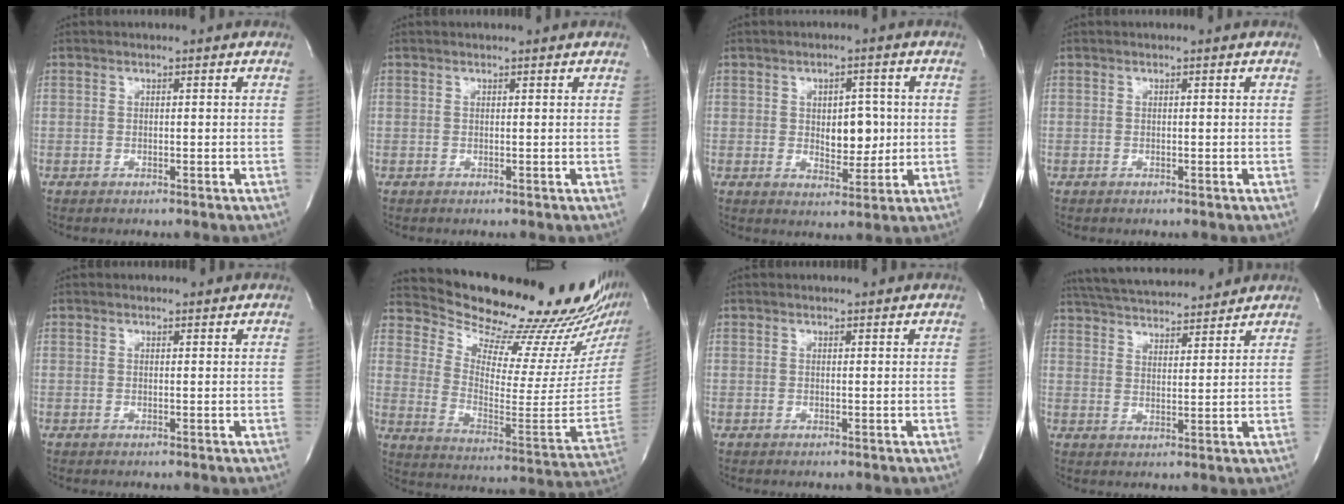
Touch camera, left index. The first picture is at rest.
{"total": 1.0, "force": [1.0, 0.0, 0.1], "torque": [-0.003, 0.009, 0.009]}
{"total": 5.1, "force": [0.1, 2.9, 4.2], "torque": [-0.050, -0.003, 0.005]}
{"total": 0.0}
{"total": 0.7, "force": [0.6, 0.1, -0.3], "torque": [-0.004, -0.004, 0.003]}
{"total": 24.6, "force": [22.3, 1.8, 10.3], "torque": [-0.157, -0.106, 0.301]}
{"total": 1.6, "force": [1.5, 0.1, 0.1], "torque": [-0.003, 0.006, 0.014]}
{"total": 15.3, "force": [14.1, 2.5, 5.3], "torque": [-0.095, 0.029, 0.215]}